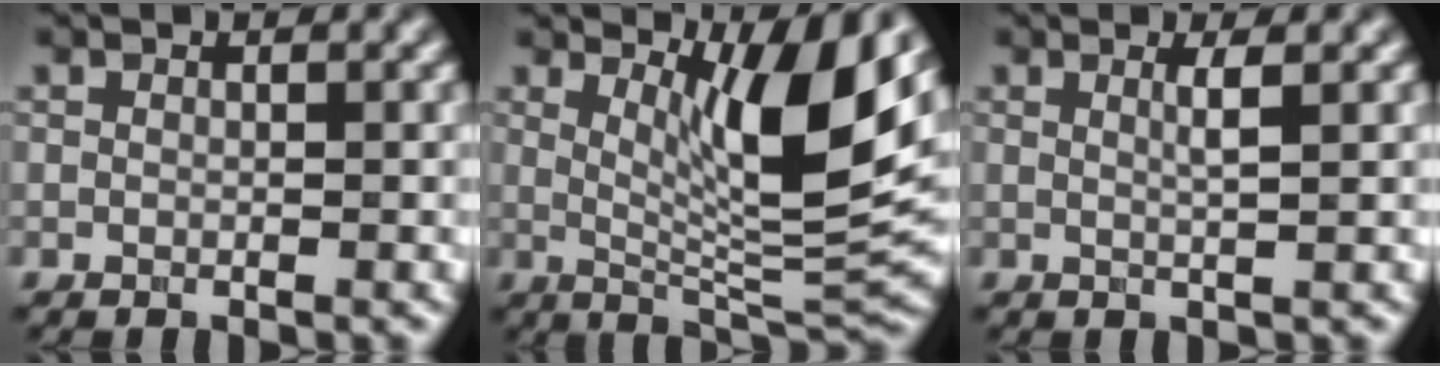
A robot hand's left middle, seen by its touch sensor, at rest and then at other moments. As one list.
[{"total": 8.8, "force": [3.5, 1.8, 7.9], "torque": [-0.122, -0.019, 0.071]}, {"total": 1.5, "force": [0.4, 0.3, 1.4], "torque": [-0.024, 0.001, 0.005]}]